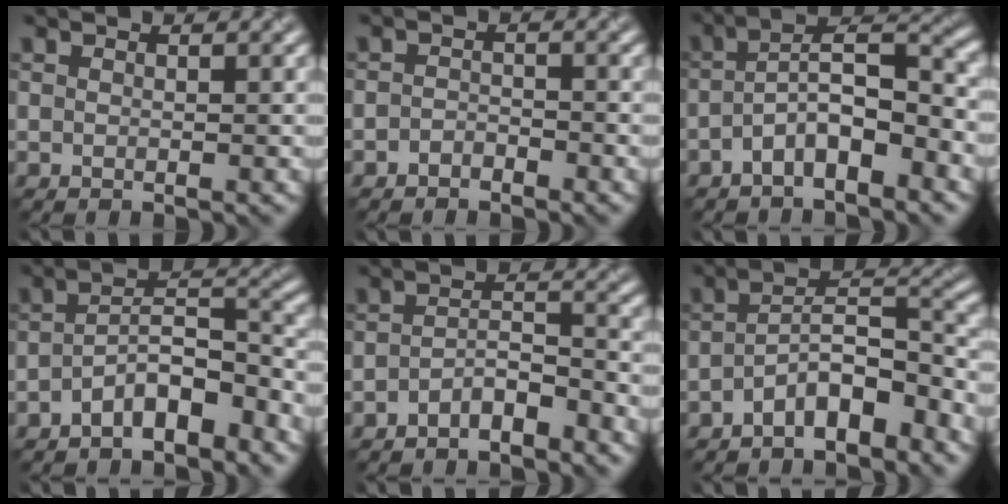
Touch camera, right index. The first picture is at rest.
{"total": 1.2, "force": [-1.1, 0.6, 0.2], "torque": [-0.004, 0.007, -0.025]}
{"total": 5.7, "force": [-2.6, 1.8, 4.8], "torque": [-0.084, 0.020, -0.052]}
{"total": 5.9, "force": [-3.6, 2.1, 4.2], "torque": [-0.067, 0.014, -0.065]}
{"total": 2.8, "force": [-2.2, 0.8, 1.6], "torque": [-0.033, 0.010, -0.047]}
{"total": 6.6, "force": [-4.1, 2.2, 4.7], "torque": [-0.073, 0.015, -0.075]}